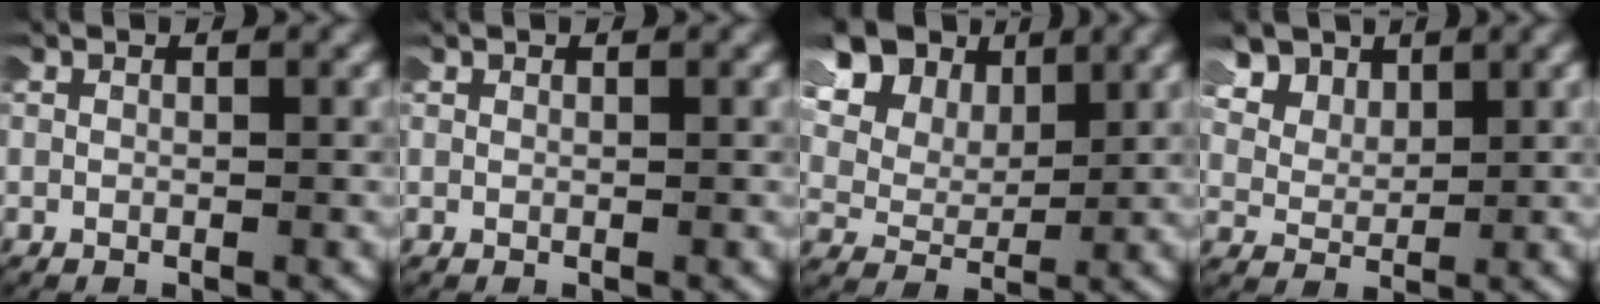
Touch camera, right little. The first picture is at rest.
{"total": 0.0}
{"total": 12.9, "force": [6.5, 8.7, 6.8], "torque": [-0.138, 0.032, 0.088]}
{"total": 4.8, "force": [2.9, 3.1, 2.3], "torque": [-0.052, 0.007, 0.047]}